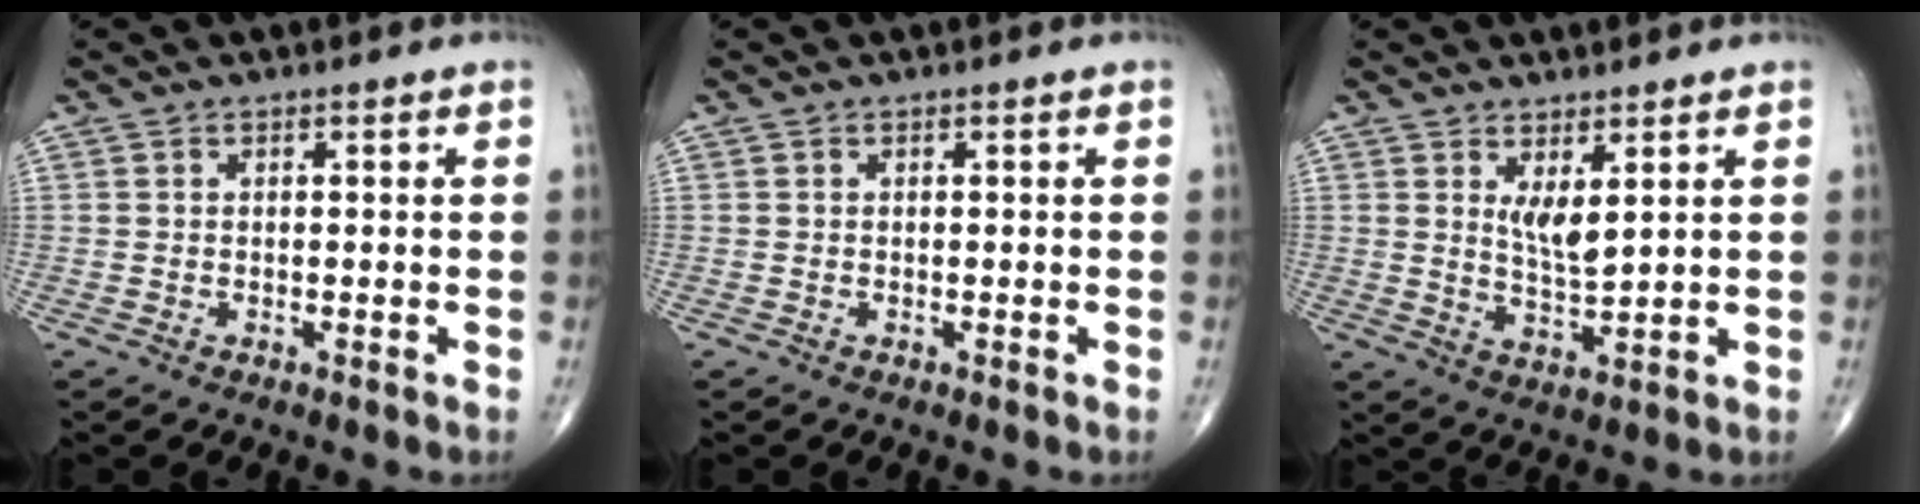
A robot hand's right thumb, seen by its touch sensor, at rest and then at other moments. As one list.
[{"total": 0.0}, {"total": 4.7, "force": [2.2, 1.5, 3.9], "torque": [-0.066, -0.027, 0.046]}]